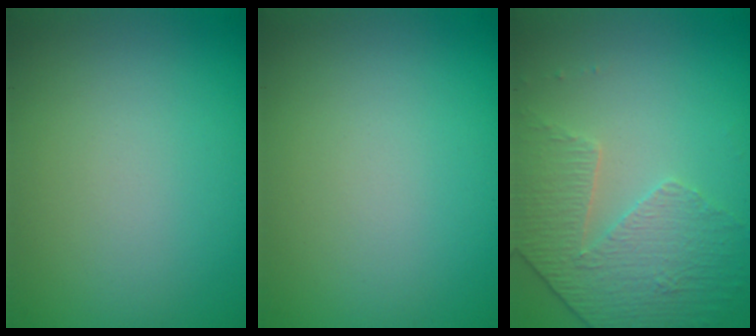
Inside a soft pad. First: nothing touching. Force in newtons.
{"total": 0.0}
{"total": 4.7, "press": 3.4, "slide": 3.2}